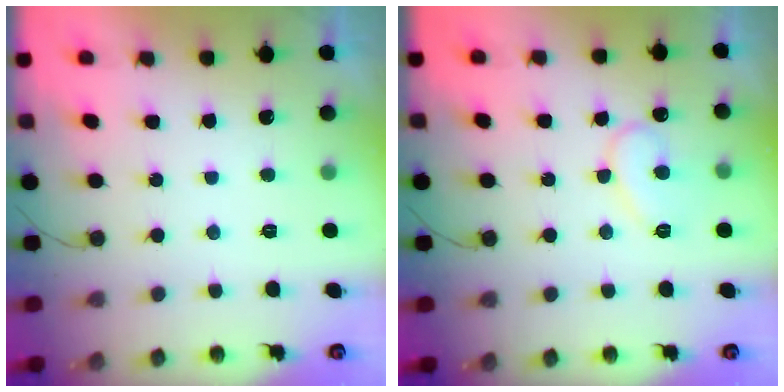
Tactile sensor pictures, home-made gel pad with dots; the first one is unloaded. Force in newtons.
{"total": 9.4, "press": 9.3, "slide": 0.8}